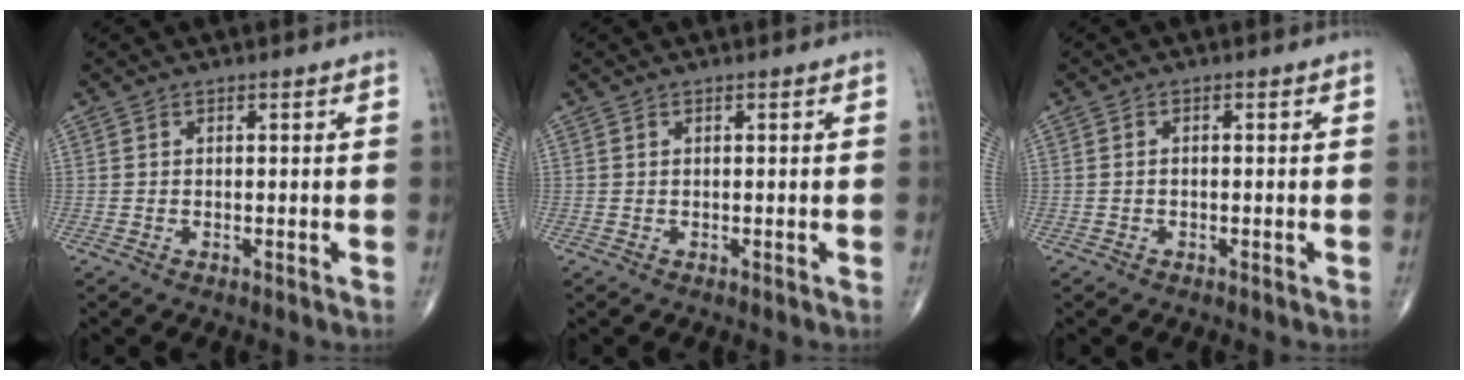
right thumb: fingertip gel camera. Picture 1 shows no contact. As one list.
[{"total": 0.0}, {"total": 0.6, "force": [-0.2, 0.4, 0.4], "torque": [-0.007, 0.002, -0.006]}]